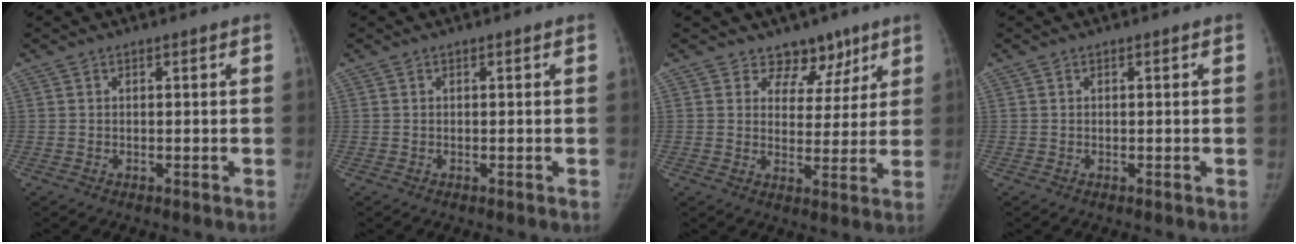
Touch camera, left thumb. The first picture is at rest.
{"total": 0.0}
{"total": 6.9, "force": [5.0, 4.7, 1.4], "torque": [0.027, -0.028, 0.075]}
{"total": 0.0}